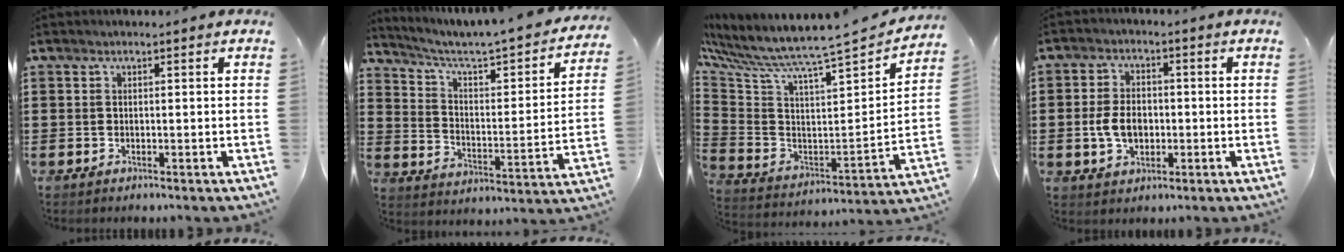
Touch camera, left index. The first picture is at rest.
{"total": 3.6, "force": [2.8, 0.8, 2.1], "torque": [-0.061, -0.034, 0.034]}
{"total": 6.4, "force": [5.7, 0.0, 2.9], "torque": [-0.087, -0.064, 0.083]}
{"total": 5.6, "force": [-0.9, 3.7, 4.1], "torque": [-0.084, 0.000, -0.023]}